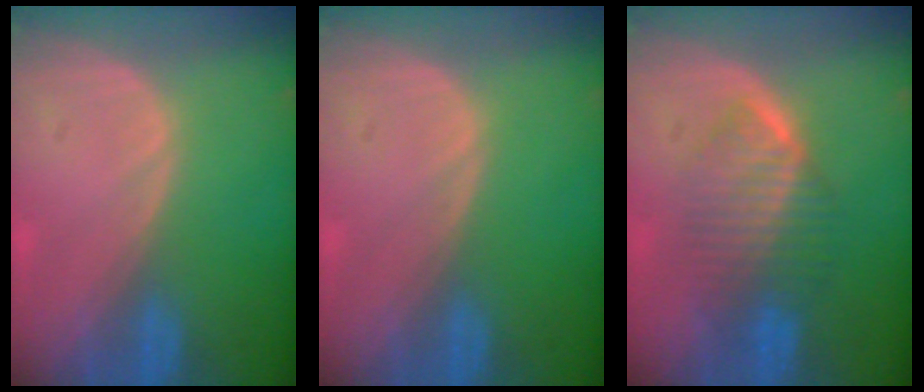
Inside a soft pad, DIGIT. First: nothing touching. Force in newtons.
{"total": 0.0}
{"total": 6.4, "press": 6.4, "slide": 0.9}